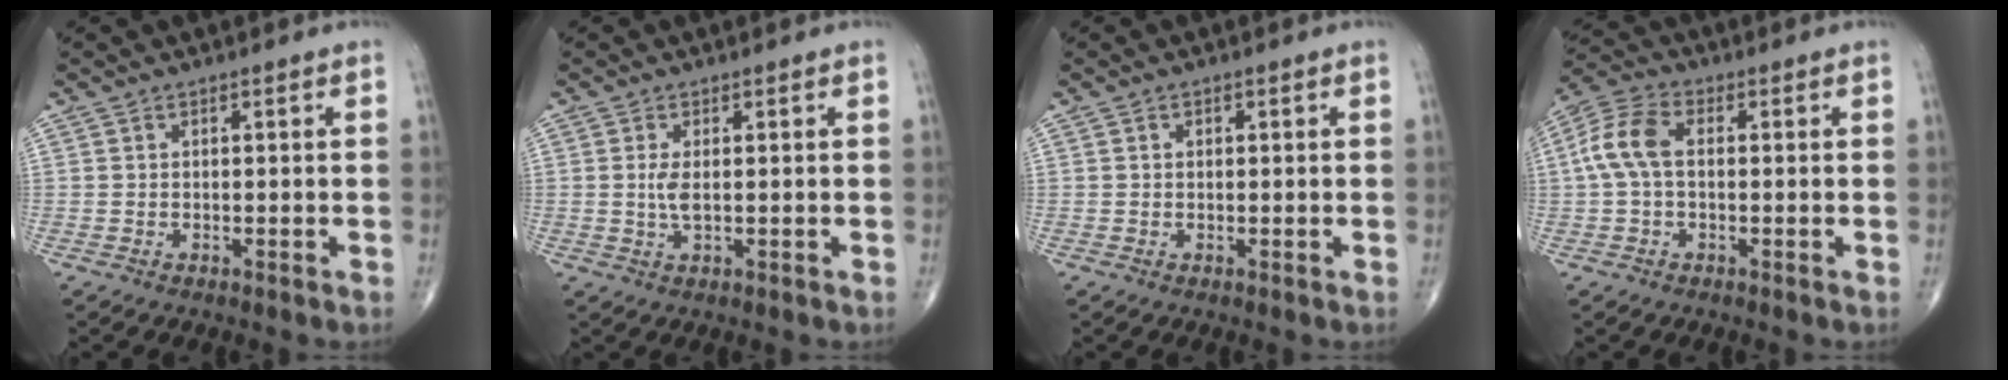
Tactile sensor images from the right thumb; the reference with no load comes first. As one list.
[{"total": 2.6, "force": [0.2, 0.9, 2.5], "torque": [-0.056, -0.005, 0.007]}, {"total": 0.6, "force": [0.2, 0.5, 0.3], "torque": [-0.001, 0.000, 0.003]}, {"total": 8.1, "force": [0.4, 4.9, 6.5], "torque": [-0.146, 0.025, 0.002]}]